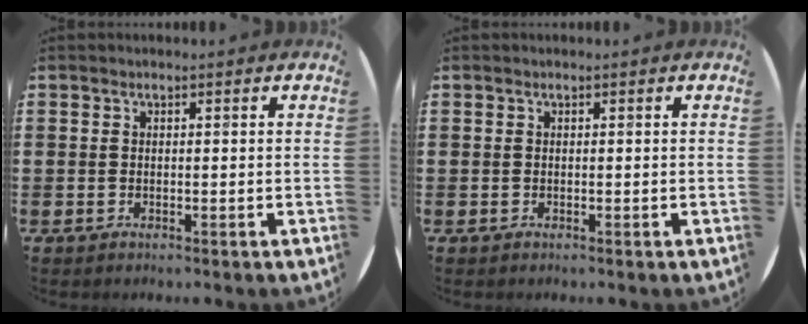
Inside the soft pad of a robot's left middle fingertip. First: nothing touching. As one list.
[{"total": 0.0}]